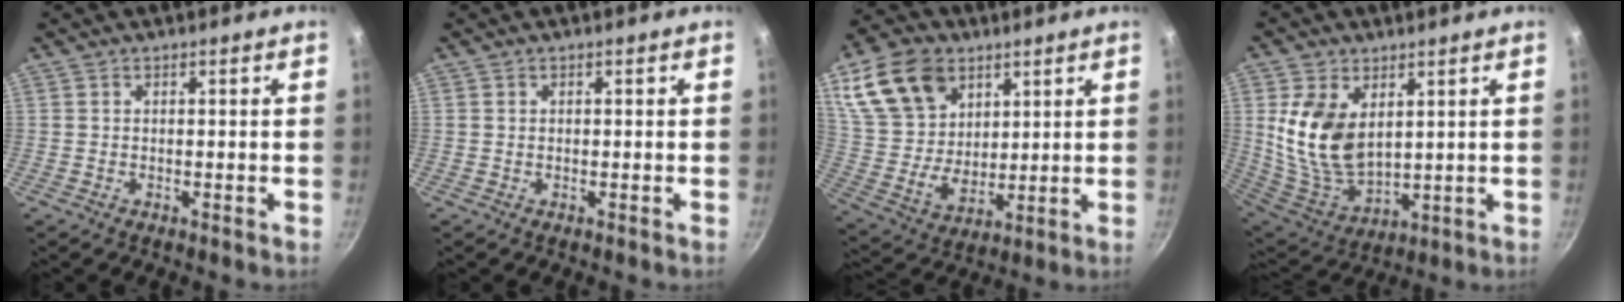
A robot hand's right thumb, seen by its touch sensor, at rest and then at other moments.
{"total": 0.0}
{"total": 19.1, "force": [8.9, 13.4, 10.3], "torque": [-0.174, -0.025, 0.178]}
{"total": 14.3, "force": [3.7, 9.0, 10.5], "torque": [-0.195, -0.037, 0.086]}